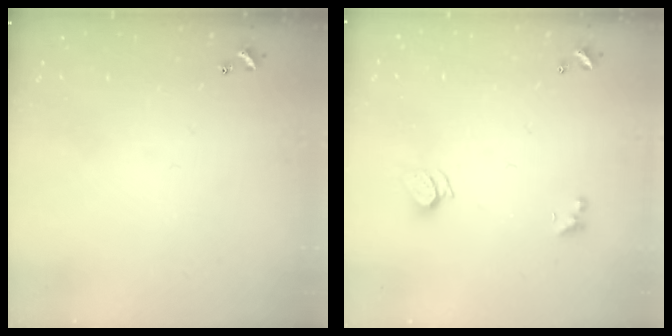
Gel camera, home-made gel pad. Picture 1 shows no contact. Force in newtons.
{"total": 2.3, "press": 2.3, "slide": 0.2}